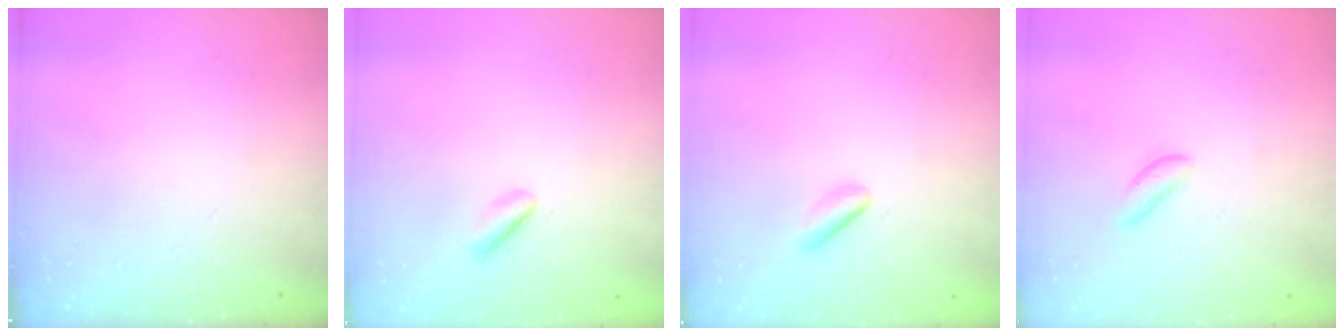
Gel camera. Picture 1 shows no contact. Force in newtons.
{"total": 1.6, "press": 1.5, "slide": 0.5}
{"total": 3.7, "press": 3.4, "slide": 1.4}
{"total": 1.7, "press": 1.6, "slide": 0.7}